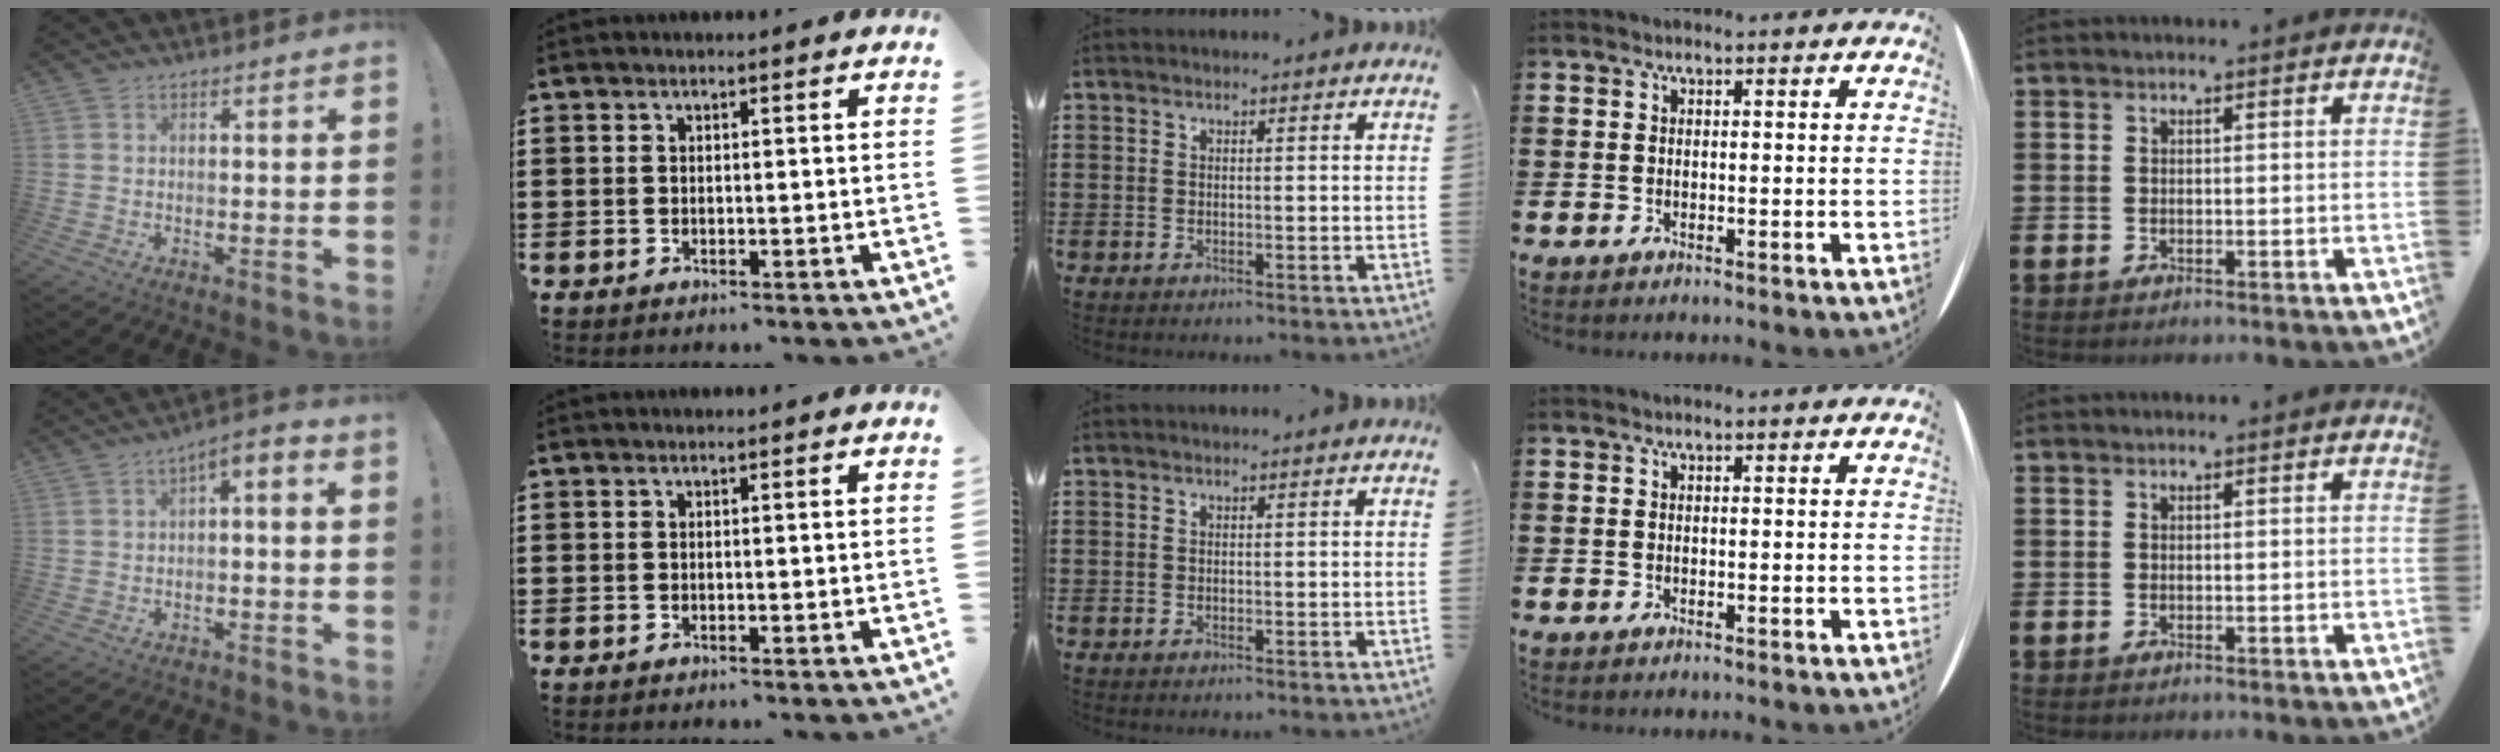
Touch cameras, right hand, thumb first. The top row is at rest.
{"thumb": {"total": 3.9, "force": [-2.0, 1.3, 3.1], "torque": [-0.051, 0.009, -0.033]}}